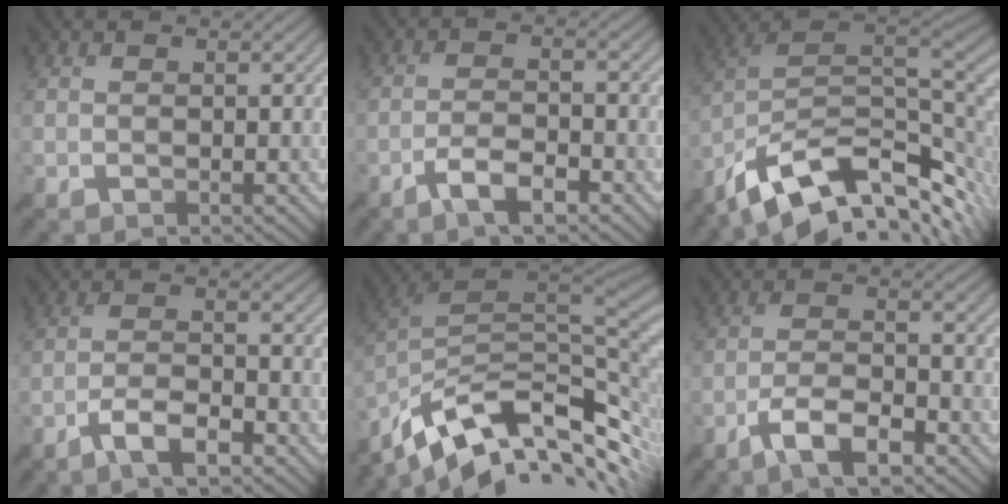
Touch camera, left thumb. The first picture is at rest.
{"total": 4.8, "force": [-3.2, 1.1, 3.3], "torque": [-0.064, 0.004, -0.062]}
{"total": 14.2, "force": [-6.3, 6.8, 10.8], "torque": [-0.220, -0.009, -0.106]}
{"total": 5.3, "force": [-3.7, 1.3, 3.6], "torque": [-0.069, 0.005, -0.070]}
{"total": 13.0, "force": [-6.0, 5.6, 10.1], "torque": [-0.225, -0.006, -0.101]}
{"total": 7.2, "force": [-4.7, 1.9, 5.1], "torque": [-0.095, 0.005, -0.090]}